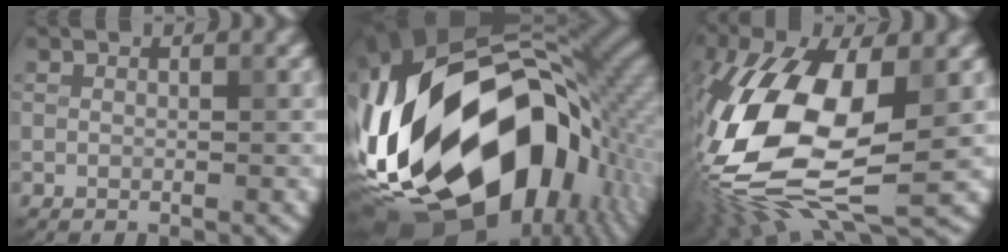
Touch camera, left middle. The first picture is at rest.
{"total": 22.6, "force": [-5.1, 13.7, 17.3], "torque": [-0.350, -0.032, -0.083]}
{"total": 15.7, "force": [-0.9, 8.0, 13.5], "torque": [-0.292, -0.007, -0.024]}